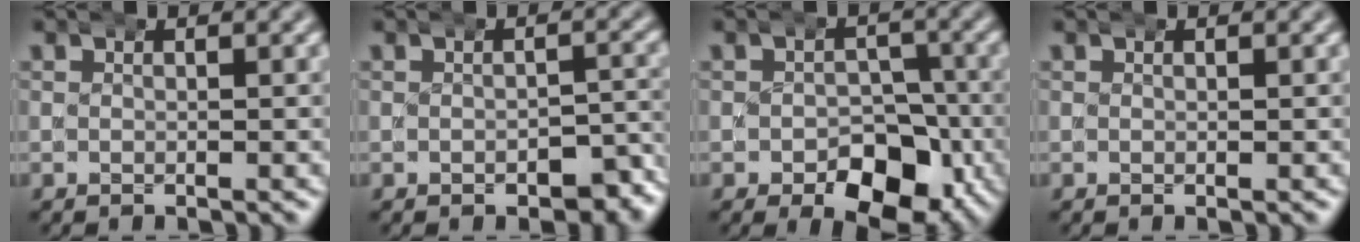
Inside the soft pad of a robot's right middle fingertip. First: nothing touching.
{"total": 3.4, "force": [-2.4, 1.5, 1.9], "torque": [-0.022, -0.004, -0.035]}
{"total": 7.4, "force": [-3.2, 4.8, 4.7], "torque": [-0.065, -0.033, -0.037]}
{"total": 0.0}